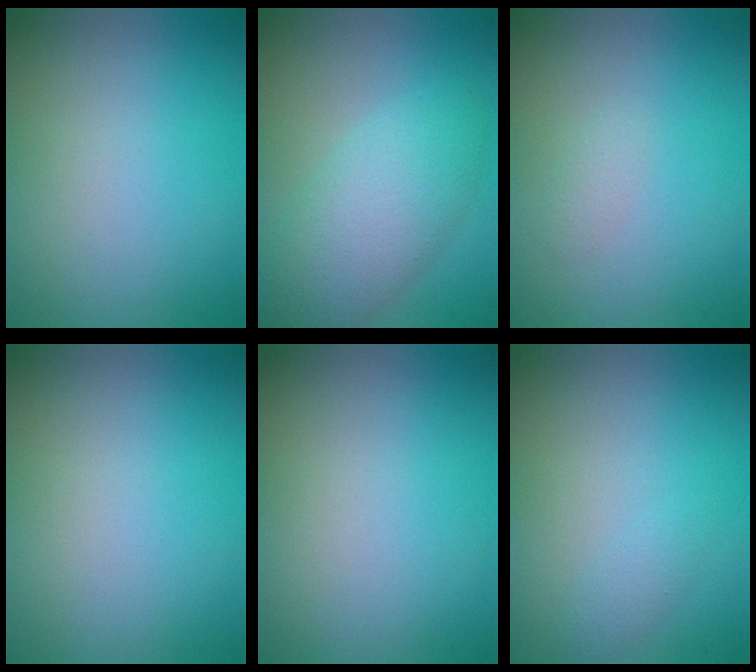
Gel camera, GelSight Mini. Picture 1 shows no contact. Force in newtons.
{"total": 5.9, "press": 5.9, "slide": 0.2}
{"total": 0.7, "press": 0.7, "slide": 0.0}
{"total": 0.0}
{"total": 0.0}
{"total": 0.9, "press": 0.9, "slide": 0.0}